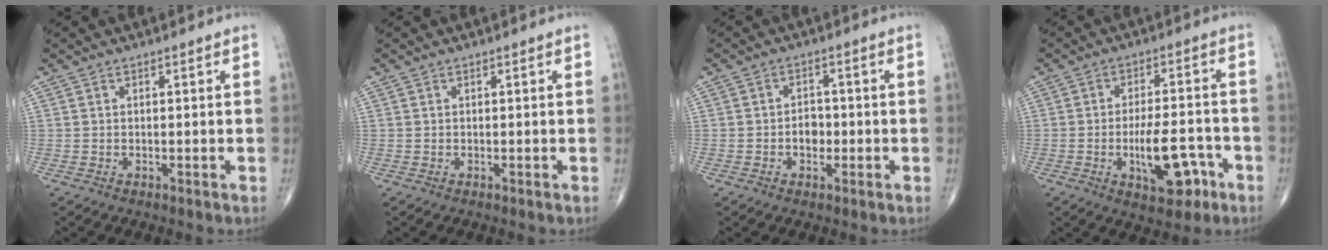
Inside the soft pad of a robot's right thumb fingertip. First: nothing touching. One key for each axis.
{"total": 0.0}
{"total": 3.5, "fx": -0.8, "fy": 2.5, "fz": 2.2, "tx": -0.018, "ty": 0.009, "tz": -0.016}
{"total": 10.7, "fx": -3.9, "fy": 4.7, "fz": 8.8, "tx": -0.125, "ty": 0.020, "tz": -0.055}